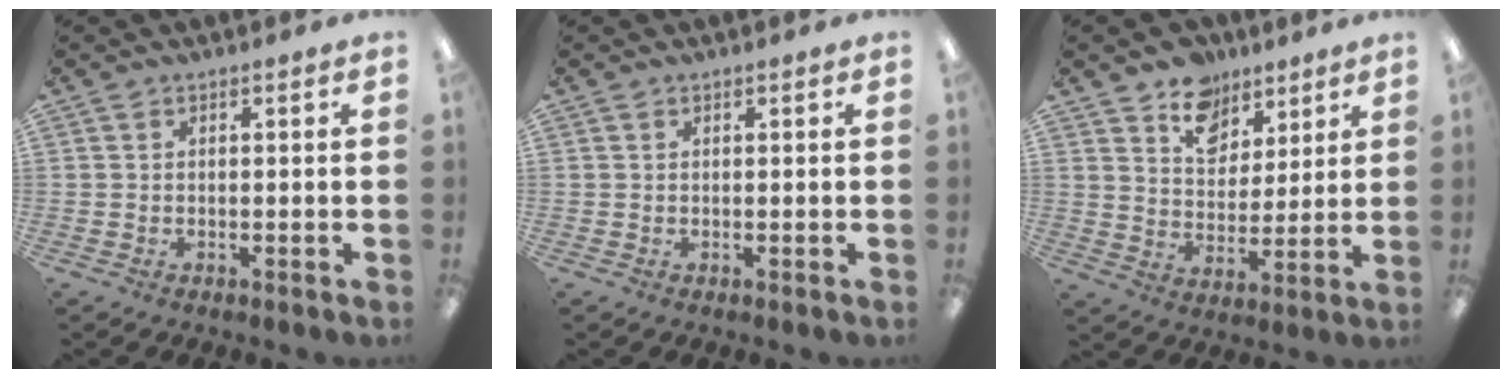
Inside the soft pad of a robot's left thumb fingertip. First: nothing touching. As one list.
[{"total": 0.5, "force": [0.2, 0.3, -0.4], "torque": [0.005, 0.003, 0.004]}, {"total": 11.1, "force": [7.9, 7.6, 2.2], "torque": [-0.030, -0.049, 0.148]}]